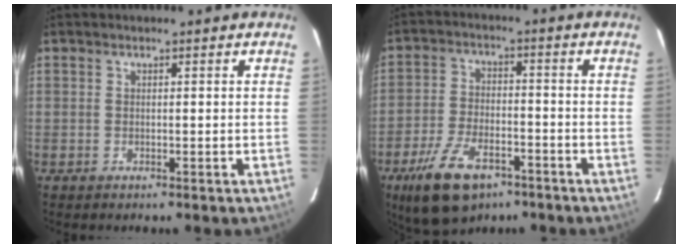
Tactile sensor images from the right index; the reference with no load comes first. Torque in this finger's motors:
{"motor_torque": [0.89, -0.81, 0.13, 0.10]}